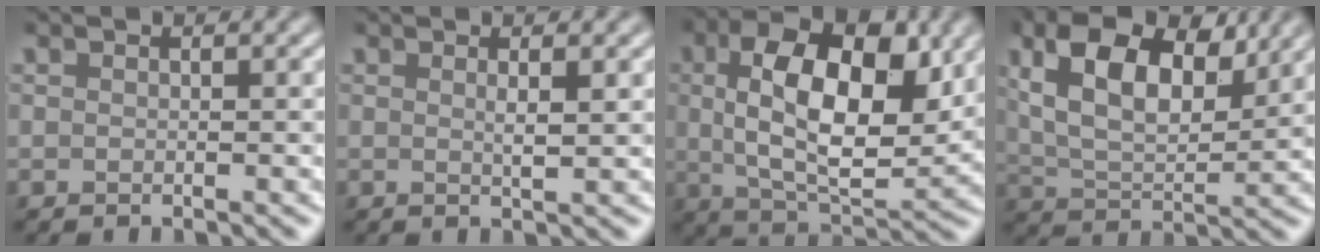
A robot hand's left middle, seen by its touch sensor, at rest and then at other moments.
{"total": 1.5, "force": [0.5, 0.3, 1.4], "torque": [-0.019, 0.001, 0.004]}
{"total": 11.3, "force": [2.5, 5.7, 9.4], "torque": [-0.146, 0.005, 0.038]}
{"total": 9.6, "force": [4.3, 4.8, 7.1], "torque": [-0.130, 0.010, 0.075]}